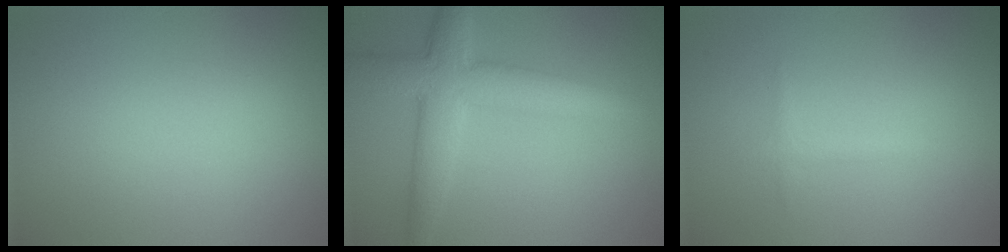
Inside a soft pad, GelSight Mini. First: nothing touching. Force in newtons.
{"total": 5.8, "press": 5.8, "slide": 0.2}
{"total": 0.8, "press": 0.8, "slide": 0.1}